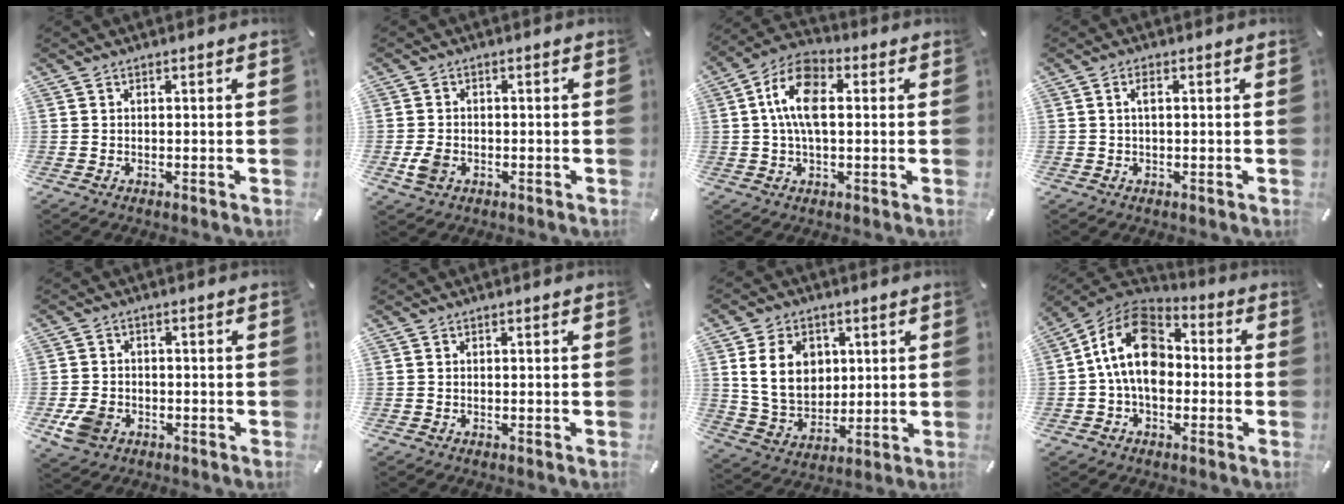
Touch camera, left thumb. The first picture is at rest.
{"total": 3.9, "force": [-1.1, 3.1, 2.2], "torque": [-0.048, -0.003, -0.025]}
{"total": 11.4, "force": [1.7, 6.4, 9.3], "torque": [-0.174, 0.006, 0.028]}
{"total": 1.9, "force": [0.3, 0.8, 1.8], "torque": [-0.035, 0.005, 0.004]}
{"total": 6.0, "force": [-2.2, 4.7, 2.9], "torque": [-0.070, 0.008, -0.040]}
{"total": 0.0}
{"total": 11.6, "force": [3.2, 9.4, 6.1], "torque": [-0.113, -0.001, 0.060]}
{"total": 14.6, "force": [-0.2, 10.2, 10.5], "torque": [-0.214, 0.008, -0.008]}